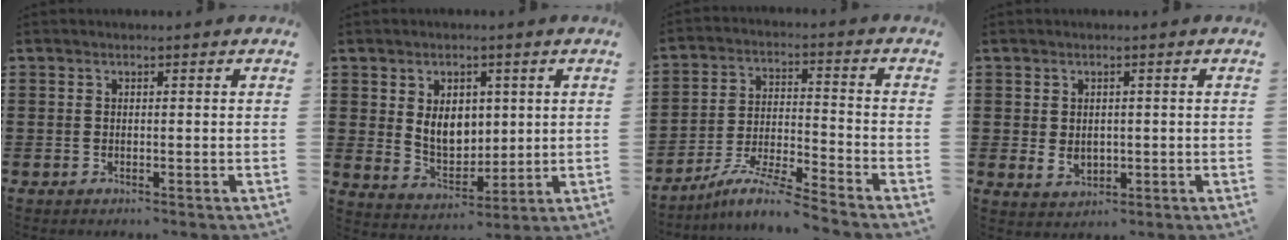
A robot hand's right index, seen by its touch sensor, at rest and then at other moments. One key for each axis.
{"total": 7.0, "fx": 1.4, "fy": 5.1, "fz": 4.5, "tx": -0.076, "ty": 0.006, "tz": 0.023}
{"total": 6.9, "fx": -6.3, "fy": -0.1, "fz": 3.0, "tx": -0.067, "ty": -0.009, "tz": -0.124}
{"total": 2.5, "fx": 0.1, "fy": 2.0, "fz": 1.6, "tx": -0.035, "ty": 0.006, "tz": 0.002}